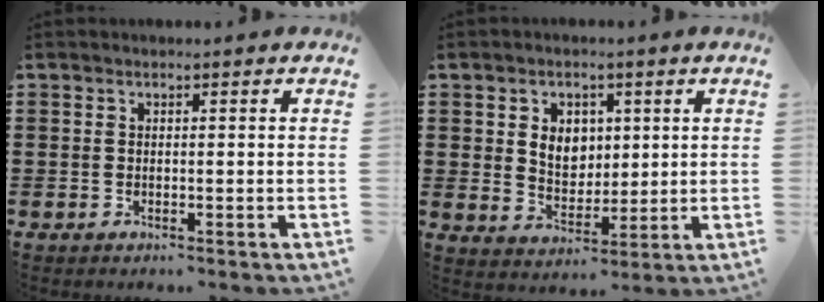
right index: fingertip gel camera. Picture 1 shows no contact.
{"total": 4.9, "force": [1.3, 3.8, 2.7], "torque": [-0.052, 0.006, 0.019]}